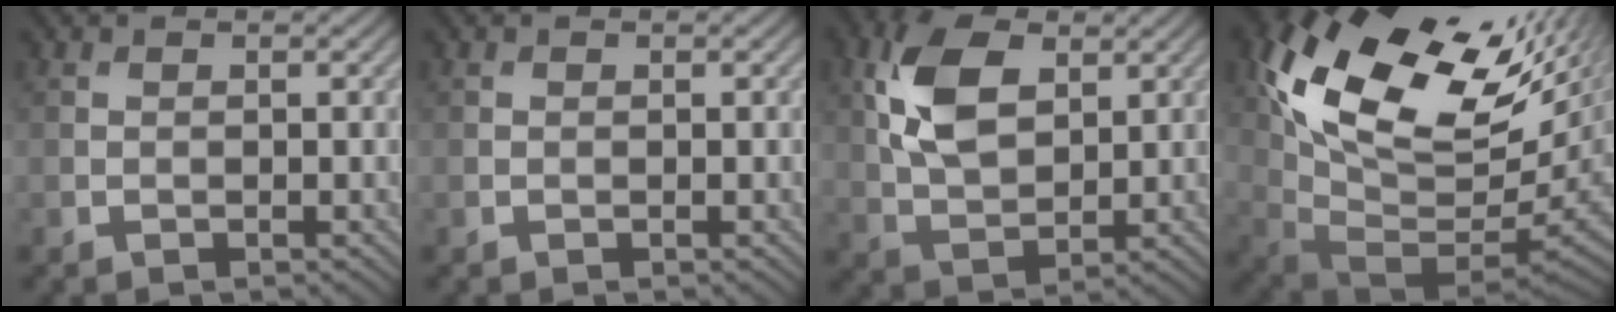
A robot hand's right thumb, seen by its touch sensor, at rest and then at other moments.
{"total": 0.0}
{"total": 9.8, "force": [3.2, 5.7, 7.3], "torque": [-0.175, 0.009, 0.060]}
{"total": 17.6, "force": [7.1, 9.0, 13.3], "torque": [-0.268, -0.012, 0.142]}